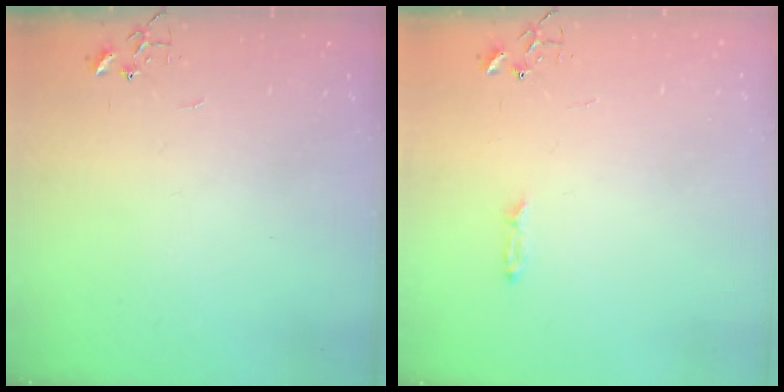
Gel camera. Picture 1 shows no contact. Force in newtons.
{"total": 3.2, "press": 3.1, "slide": 0.3}